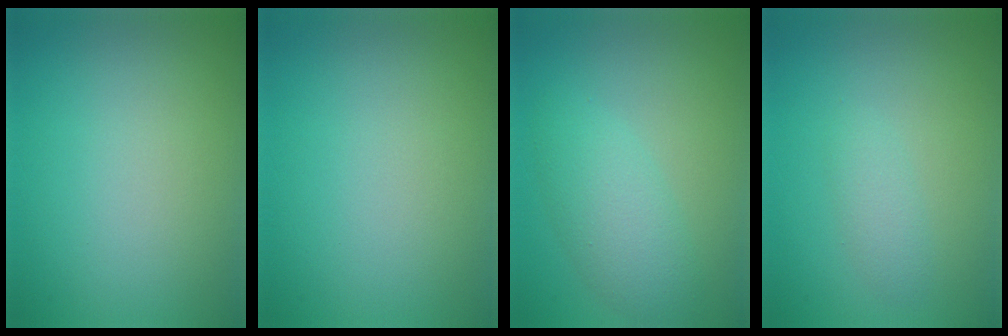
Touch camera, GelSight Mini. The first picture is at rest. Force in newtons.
{"total": 0.0}
{"total": 3.7, "press": 3.7, "slide": 0.2}
{"total": 1.4, "press": 1.4, "slide": 0.0}